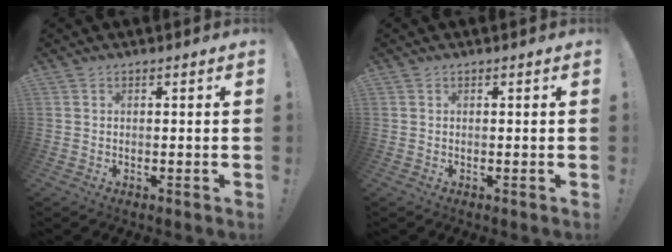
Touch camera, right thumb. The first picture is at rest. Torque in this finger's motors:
{"motor_torque": [0.09, -0.02, 0.17, -0.03, -0.01]}